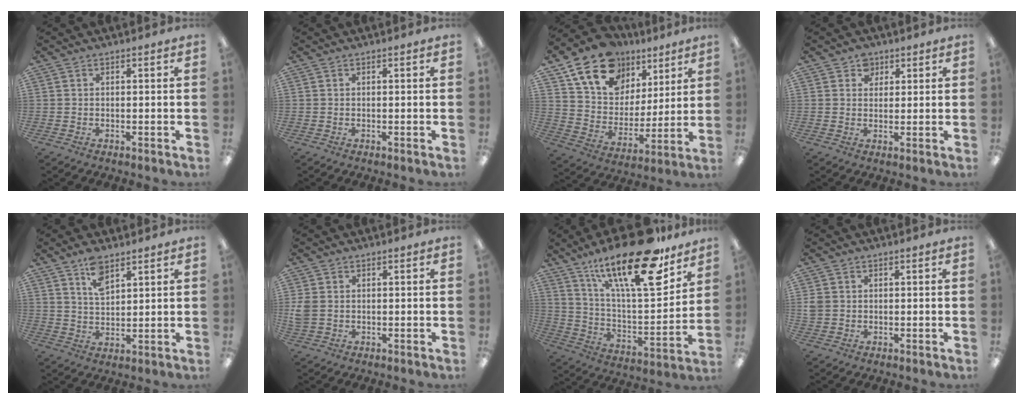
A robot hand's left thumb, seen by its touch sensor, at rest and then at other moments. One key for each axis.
{"total": 0.0}
{"total": 17.7, "fx": 11.8, "fy": 11.5, "fz": 6.4, "tx": -0.126, "ty": -0.063, "tz": 0.223}
{"total": 3.6, "fx": 2.2, "fy": 2.8, "fz": 0.6, "tx": 0.003, "ty": -0.006, "tz": 0.036}
{"total": 6.9, "fx": 4.8, "fy": 3.2, "fz": 3.8, "tx": -0.063, "ty": -0.020, "tz": 0.085}
{"total": 3.6, "fx": 0.2, "fy": 2.9, "fz": 2.1, "tx": -0.046, "ty": 0.005, "tz": 0.004}
{"total": 26.7, "fx": 17.4, "fy": 8.1, "fz": 18.5, "tx": -0.290, "ty": -0.102, "tz": 0.288}
{"total": 2.0, "fx": 0.3, "fy": 1.9, "fz": 0.6, "tx": -0.013, "ty": 0.003, "tz": 0.004}